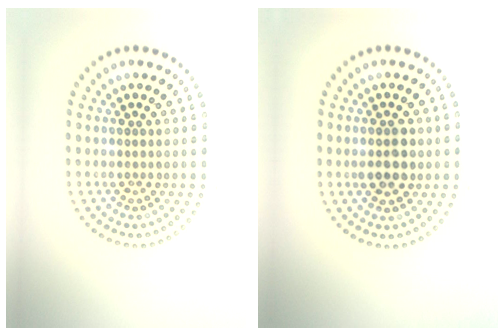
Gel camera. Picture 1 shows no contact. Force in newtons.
{"total": 3.2, "press": 3.2, "slide": 0.3}